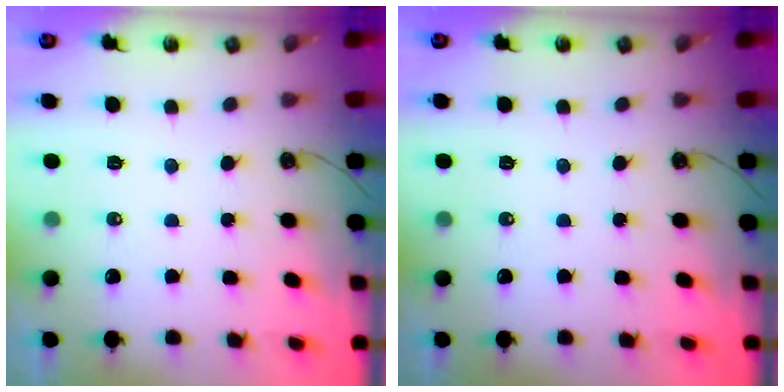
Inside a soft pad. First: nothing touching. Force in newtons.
{"total": 0.0}